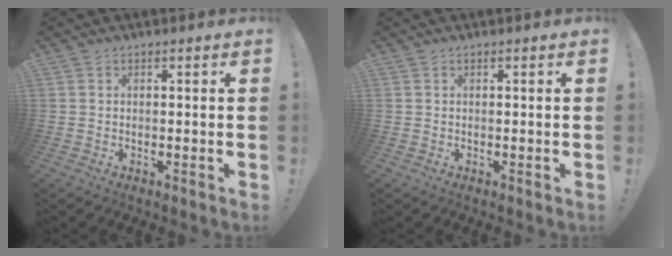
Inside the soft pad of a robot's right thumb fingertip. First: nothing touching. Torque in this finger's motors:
{"motor_torque": [-0.12, -0.11, 0.09, -0.03, 0.00]}